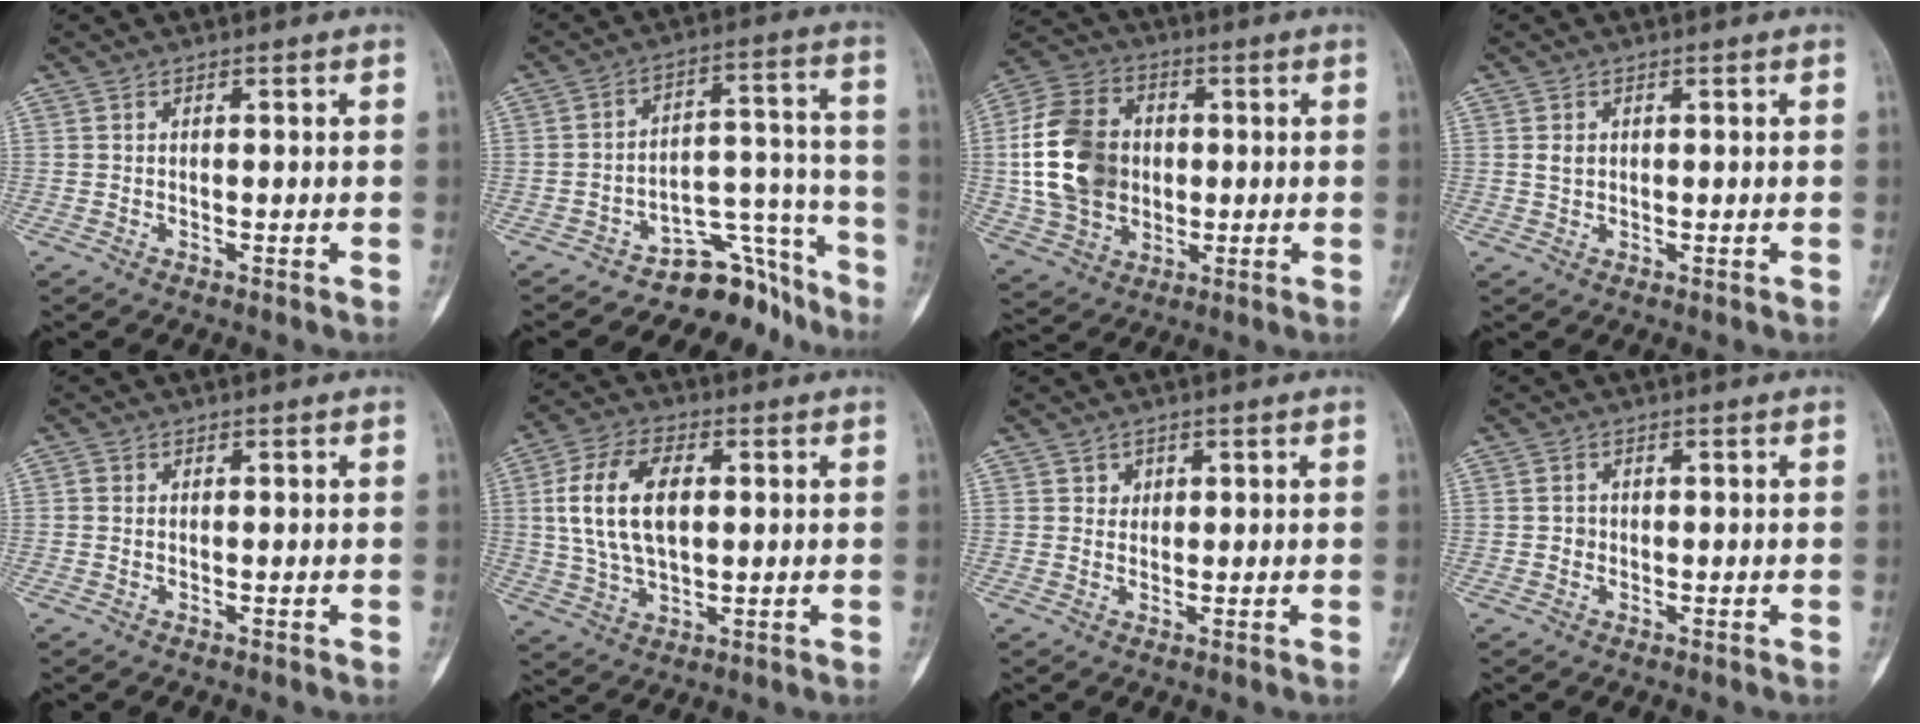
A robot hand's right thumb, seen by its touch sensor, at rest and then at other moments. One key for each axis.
{"total": 11.6, "fx": -9.8, "fy": 5.6, "fz": 2.7, "tx": 0.021, "ty": 0.152, "tz": -0.149}
{"total": 17.7, "fx": 0.7, "fy": 13.5, "fz": 11.4, "tx": -0.199, "ty": 0.012, "tz": 0.015}
{"total": 1.8, "fx": 0.4, "fy": 1.5, "fz": 1.0, "tx": -0.006, "ty": 0.000, "tz": 0.009}
{"total": 1.1, "fx": 0.0, "fy": 1.0, "fz": 0.6, "tx": -0.006, "ty": 0.001, "tz": 0.000}
{"total": 14.1, "fx": 2.1, "fy": 8.2, "fz": 11.2, "tx": -0.206, "ty": 0.008, "tz": 0.041}
{"total": 1.8, "fx": 0.8, "fy": 1.6, "fz": 0.3, "tx": 0.017, "ty": -0.003, "tz": 0.009}
{"total": 1.5, "fx": -0.1, "fy": 1.5, "fz": 0.5, "tx": 0.005, "ty": 0.005, "tz": -0.002}